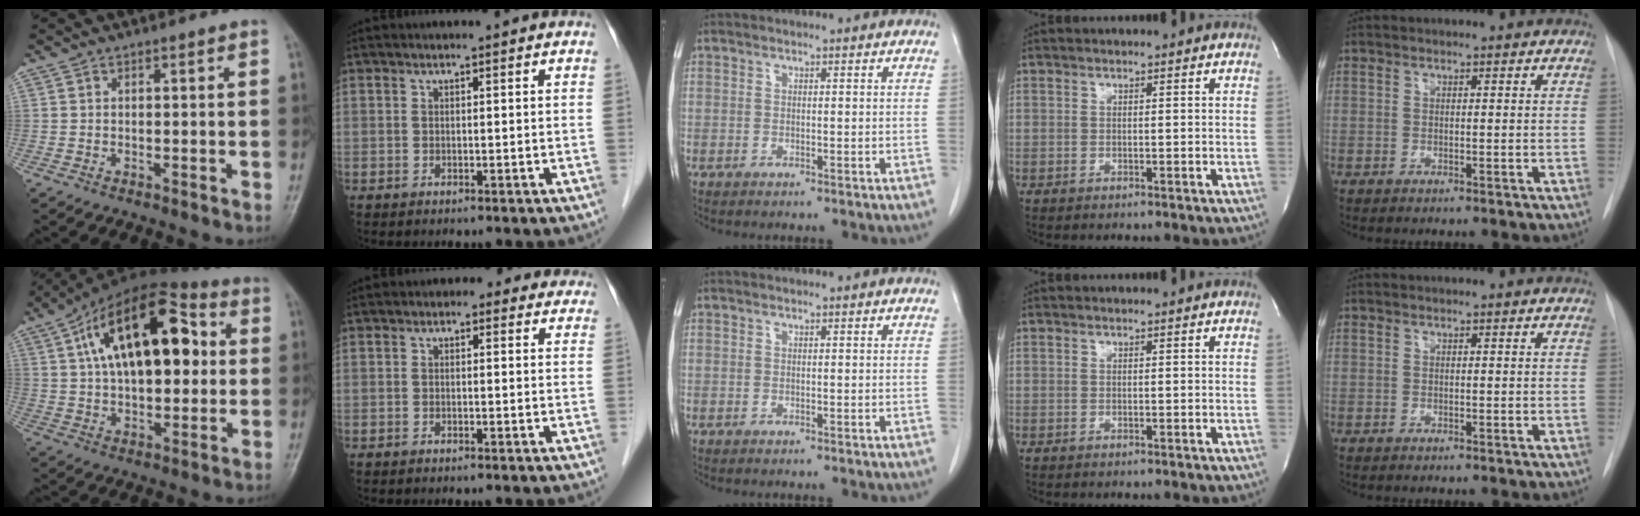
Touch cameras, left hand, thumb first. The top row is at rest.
{"thumb": {"total": 22.0, "force": [5.2, 11.6, 18.0], "torque": [-0.264, 0.018, 0.073]}, "index": {"total": 3.0, "force": [2.1, 2.0, 0.8], "torque": [0.001, 0.009, 0.011]}}